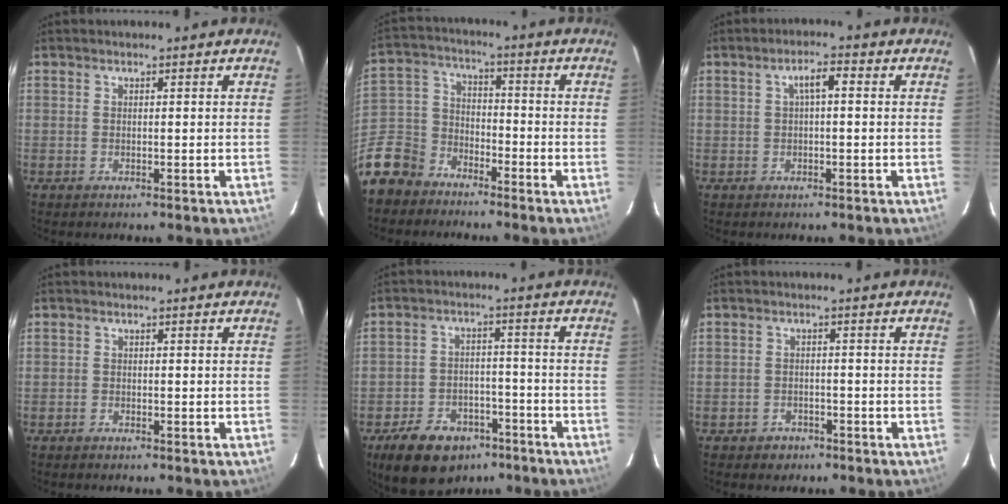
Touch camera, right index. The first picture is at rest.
{"total": 12.6, "force": [-9.4, 7.7, 3.3], "torque": [-0.105, 0.027, -0.179]}
{"total": 3.0, "force": [0.5, 0.5, 2.9], "torque": [-0.056, 0.010, 0.010]}
{"total": 0.6, "force": [-0.6, -0.1, 0.0], "torque": [-0.005, 0.001, -0.012]}
{"total": 13.4, "force": [-9.0, 8.1, 5.8], "torque": [-0.138, 0.015, -0.126]}
{"total": 3.2, "force": [-2.3, 2.2, 0.4], "torque": [-0.018, 0.011, -0.034]}